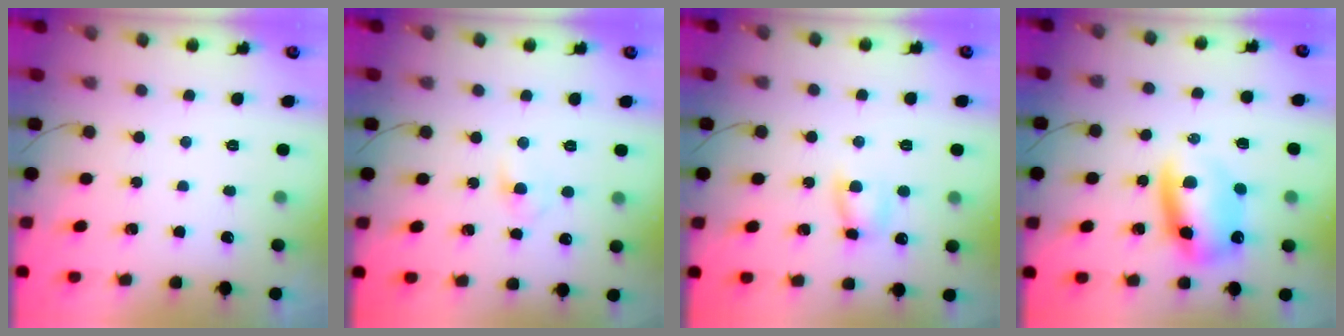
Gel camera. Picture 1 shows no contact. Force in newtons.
{"total": 3.2, "press": 2.9, "slide": 1.2}
{"total": 5.6, "press": 5.5, "slide": 0.7}
{"total": 10.4, "press": 10.0, "slide": 2.7}